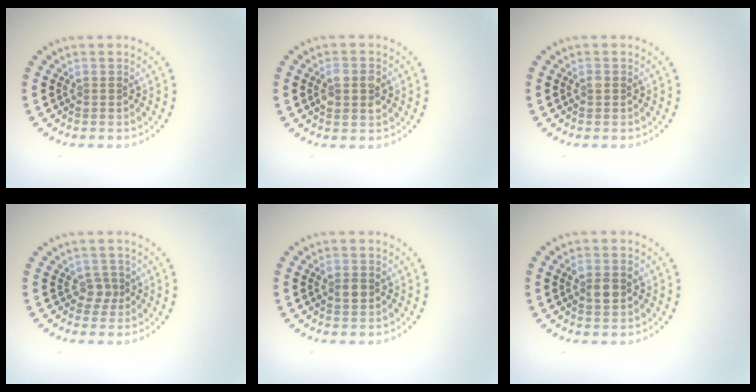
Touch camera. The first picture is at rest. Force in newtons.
{"total": 3.0, "press": 2.9, "slide": 0.2}
{"total": 0.6, "press": 0.6, "slide": 0.1}
{"total": 1.4, "press": 1.1, "slide": 1.0}
{"total": 1.8, "press": 1.8, "slide": 0.1}
{"total": 2.4, "press": 2.4, "slide": 0.2}